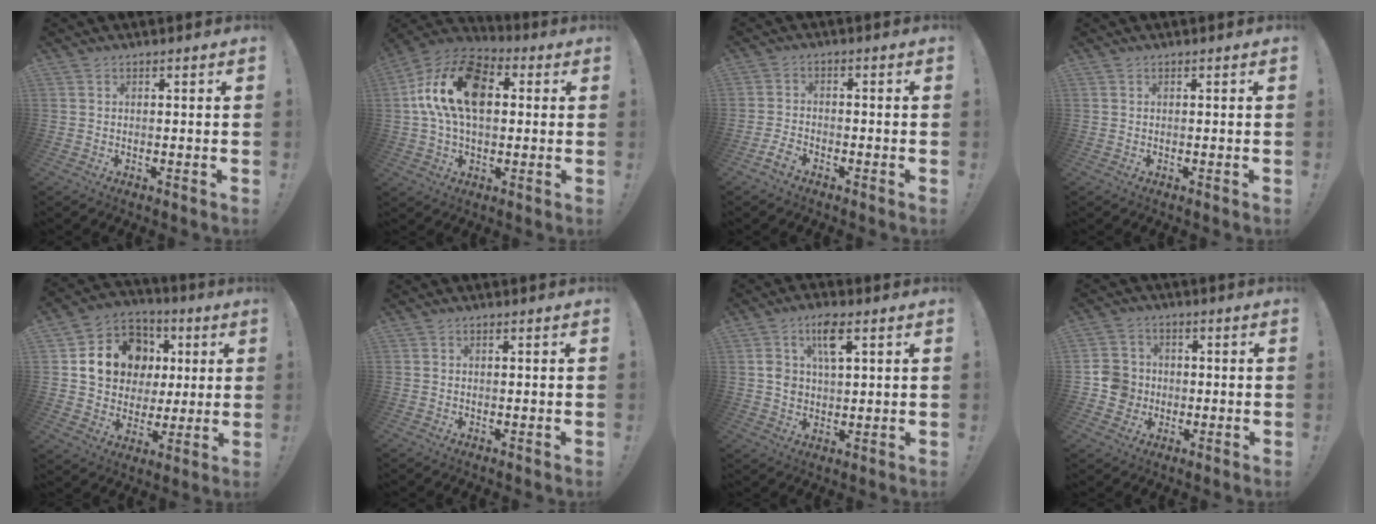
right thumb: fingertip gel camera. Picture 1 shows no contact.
{"total": 18.8, "force": [3.9, 11.7, 14.3], "torque": [-0.263, 0.007, 0.069]}
{"total": 4.2, "force": [-3.1, 1.8, 2.1], "torque": [-0.044, 0.007, -0.058]}
{"total": 0.0}
{"total": 16.4, "force": [4.6, 13.8, 7.7], "torque": [-0.104, -0.008, 0.110]}
{"total": 0.6, "force": [0.4, -0.2, 0.3], "torque": [-0.007, -0.001, 0.008]}
{"total": 8.1, "force": [3.6, 4.4, 5.8], "torque": [-0.096, 0.000, 0.064]}
{"total": 8.1, "force": [-1.1, 7.7, 2.4], "torque": [-0.047, 0.013, -0.017]}